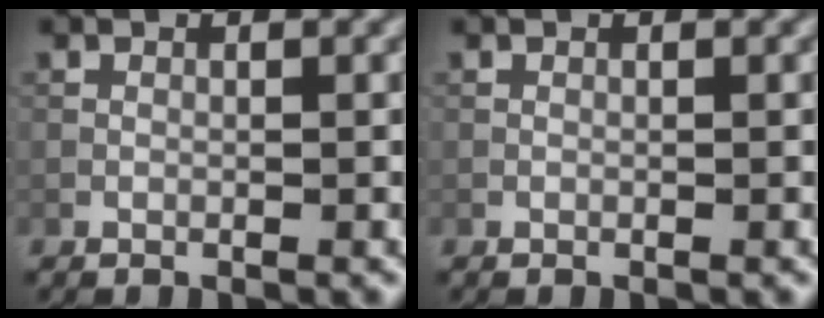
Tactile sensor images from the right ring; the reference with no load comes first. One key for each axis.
{"total": 0.0}